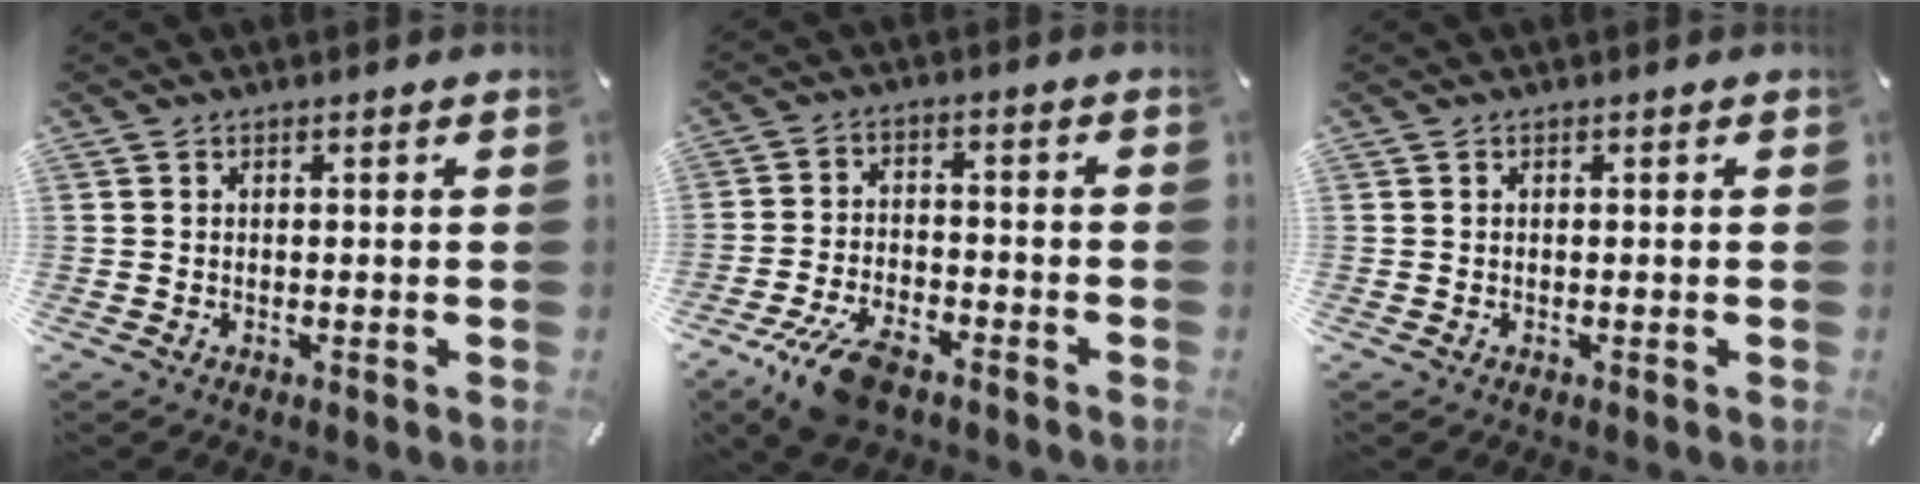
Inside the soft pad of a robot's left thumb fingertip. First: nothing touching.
{"total": 9.9, "force": [-6.5, 4.4, 6.1], "torque": [-0.124, 0.030, -0.118]}
{"total": 0.0}